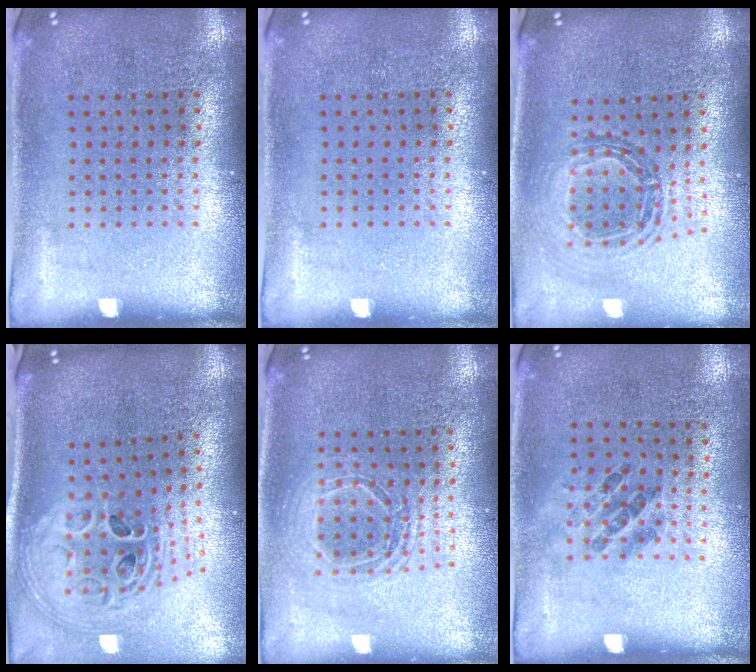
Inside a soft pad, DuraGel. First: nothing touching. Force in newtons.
{"total": 0.0}
{"total": 0.9, "press": 0.9, "slide": 0.1}
{"total": 2.9, "press": 2.1, "slide": 2.1}
{"total": 1.7, "press": 1.5, "slide": 0.9}
{"total": 1.1, "press": 0.6, "slide": 0.9}